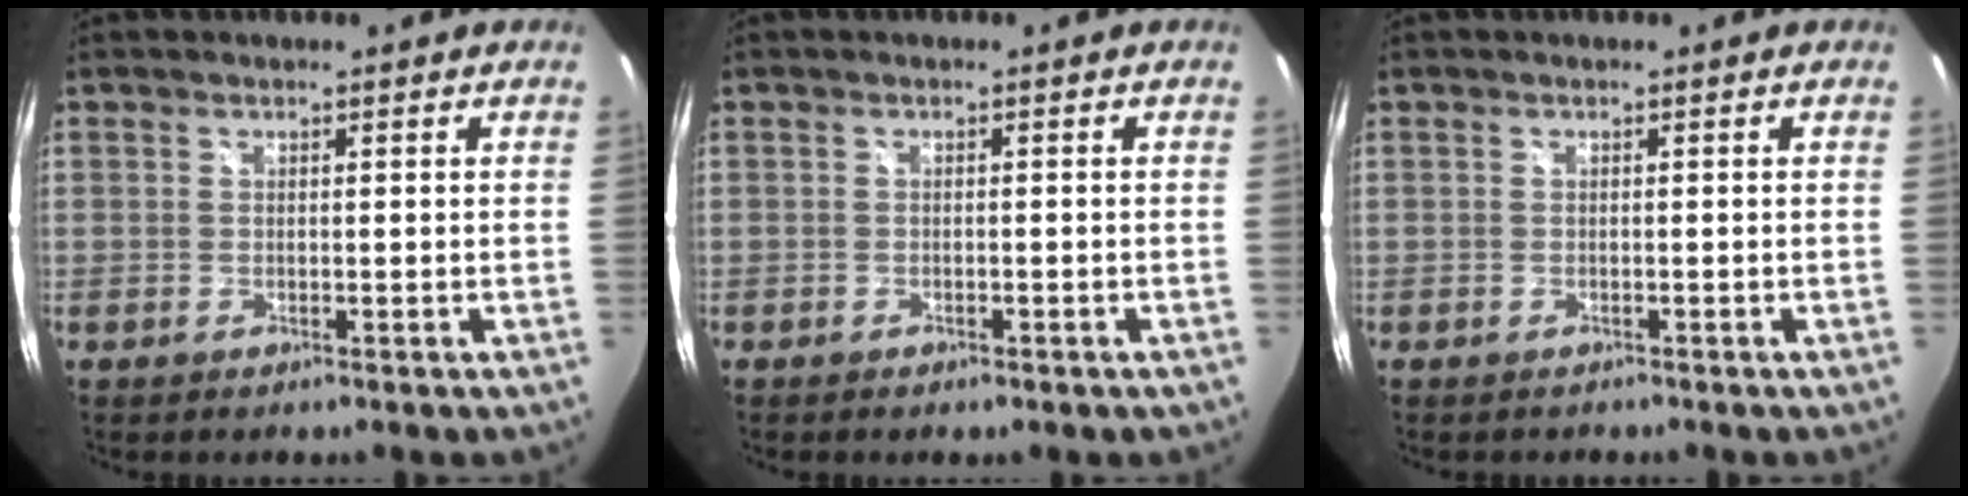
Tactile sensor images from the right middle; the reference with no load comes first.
{"total": 2.4, "force": [-1.7, 1.1, 1.3], "torque": [-0.023, -0.010, -0.022]}
{"total": 0.5, "force": [-0.5, 0.2, -0.1], "torque": [0.000, -0.002, -0.009]}